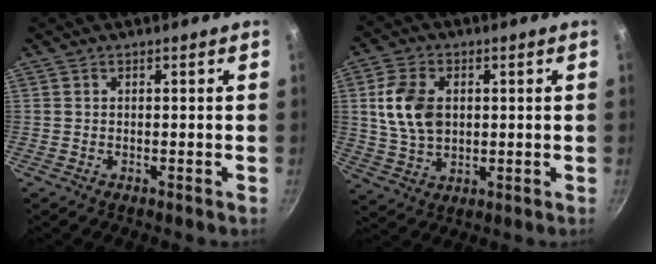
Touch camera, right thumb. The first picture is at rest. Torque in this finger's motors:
{"motor_torque": [0.10, 0.14, 0.81, 0.52, 0.10]}